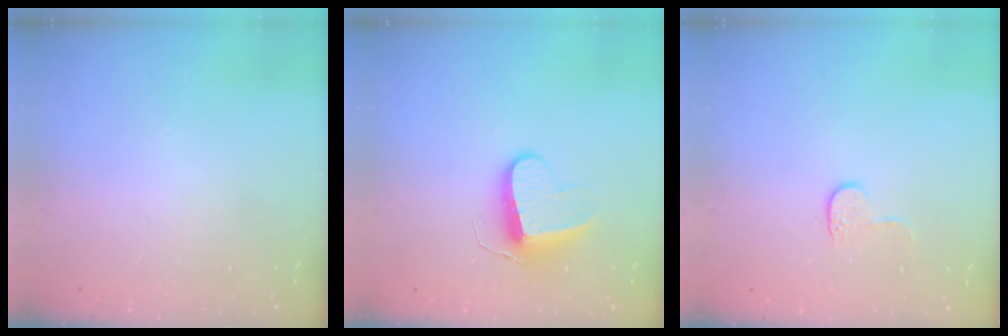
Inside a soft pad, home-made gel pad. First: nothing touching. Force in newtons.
{"total": 9.2, "press": 9.2, "slide": 0.4}
{"total": 4.2, "press": 4.2, "slide": 0.3}